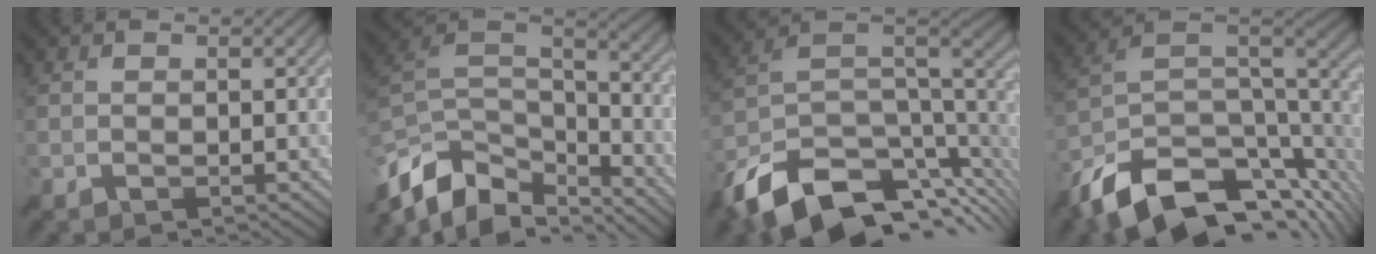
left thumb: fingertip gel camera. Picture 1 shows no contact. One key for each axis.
{"total": 13.0, "fx": -8.1, "fy": 6.8, "fz": 7.6, "tx": -0.200, "ty": 0.003, "tz": -0.146}
{"total": 14.6, "fx": -8.1, "fy": 7.4, "fz": 9.7, "tx": -0.219, "ty": -0.017, "tz": -0.128}
{"total": 14.8, "fx": -8.6, "fy": 6.9, "fz": 9.9, "tx": -0.220, "ty": -0.014, "tz": -0.143}